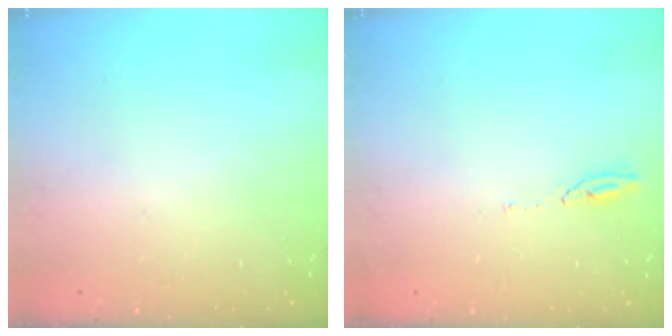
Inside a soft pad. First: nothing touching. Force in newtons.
{"total": 3.6, "press": 3.5, "slide": 0.3}